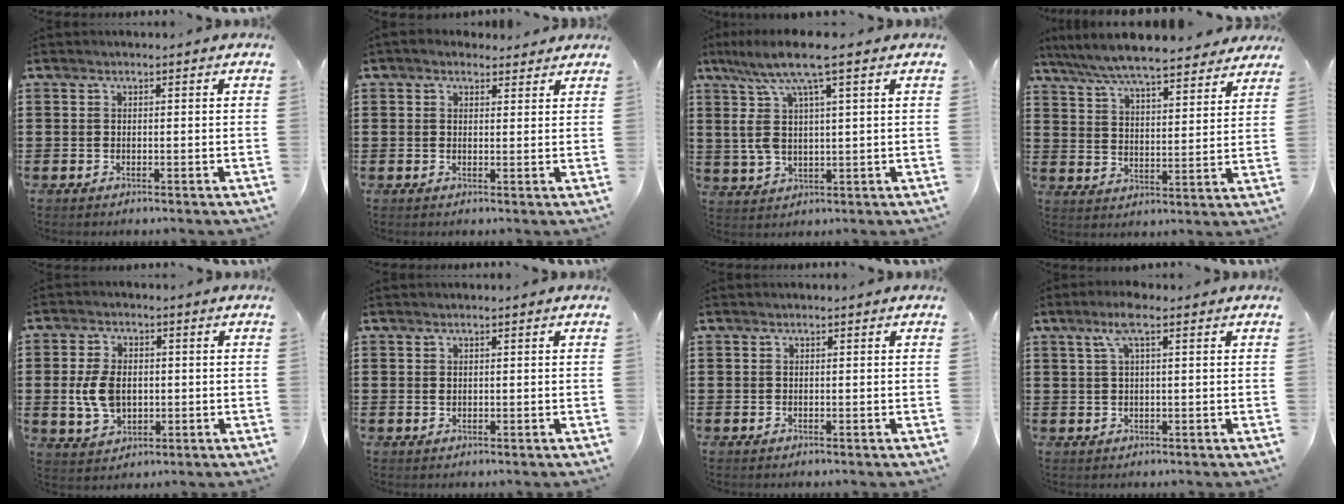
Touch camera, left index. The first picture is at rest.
{"total": 1.7, "force": [1.4, 0.9, 0.3], "torque": [-0.010, 0.006, 0.028]}
{"total": 10.1, "force": [4.7, 2.2, 8.7], "torque": [-0.197, -0.014, 0.074]}
{"total": 7.4, "force": [7.0, 0.4, 2.5], "torque": [-0.079, -0.038, 0.124]}
{"total": 6.7, "force": [-0.1, 4.5, 5.0], "torque": [-0.126, 0.004, -0.007]}
{"total": 0.5, "force": [0.2, 0.3, 0.3], "torque": [-0.009, 0.001, 0.005]}
{"total": 0.0}
{"total": 3.8, "force": [1.8, 0.5, 3.4], "torque": [-0.071, 0.004, 0.030]}